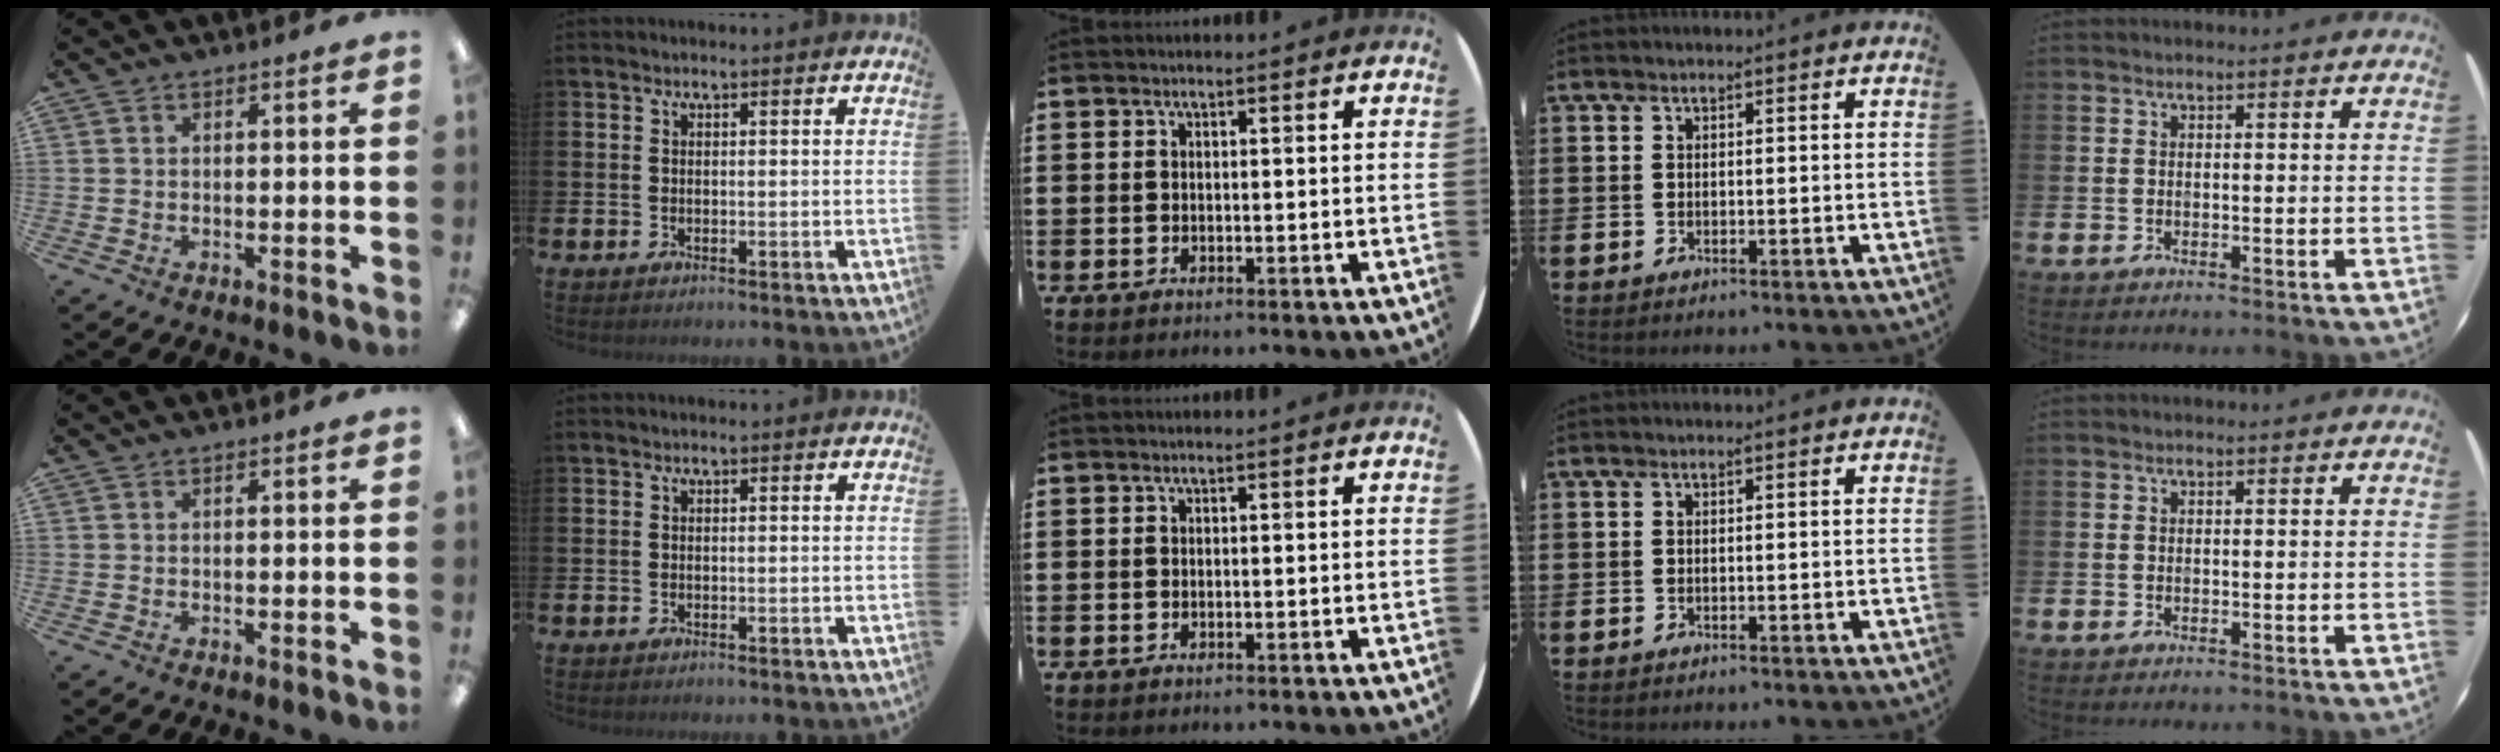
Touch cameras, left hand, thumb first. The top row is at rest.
{}